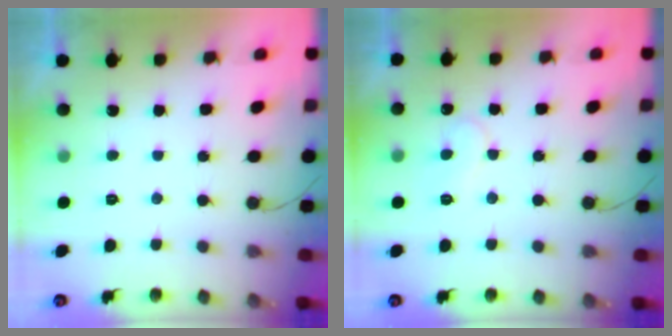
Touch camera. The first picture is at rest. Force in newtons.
{"total": 7.5, "press": 7.4, "slide": 0.5}